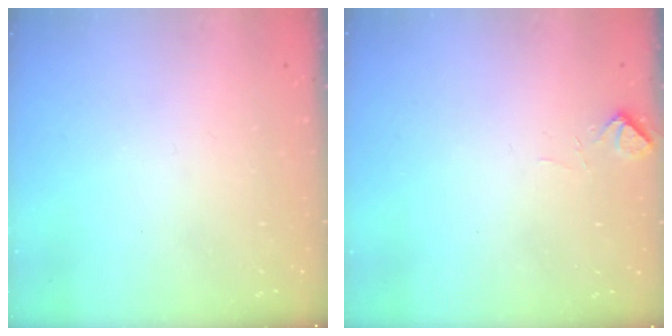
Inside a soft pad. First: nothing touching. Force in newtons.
{"total": 2.7, "press": 2.6, "slide": 0.6}